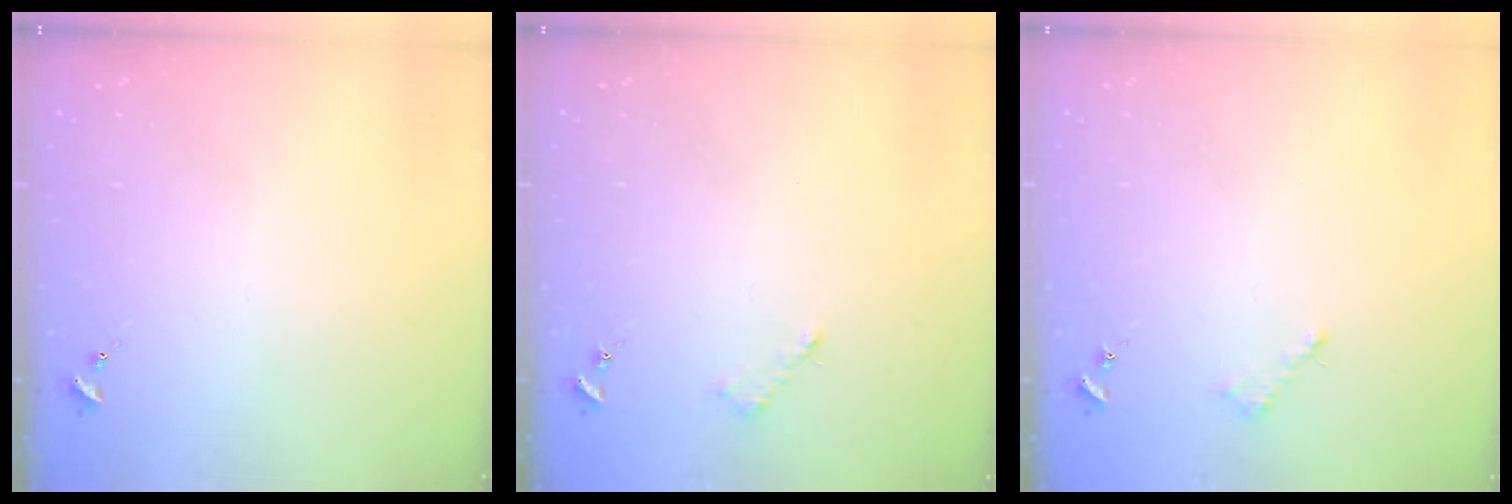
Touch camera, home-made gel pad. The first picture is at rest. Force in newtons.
{"total": 2.6, "press": 2.5, "slide": 0.3}
{"total": 2.6, "press": 2.5, "slide": 0.3}